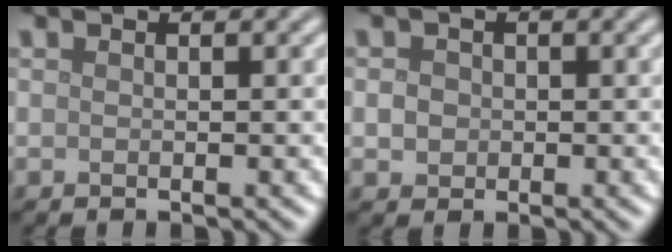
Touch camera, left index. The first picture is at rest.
{"total": 1.4, "force": [-0.1, 1.3, 0.5], "torque": [-0.005, -0.003, -0.002]}